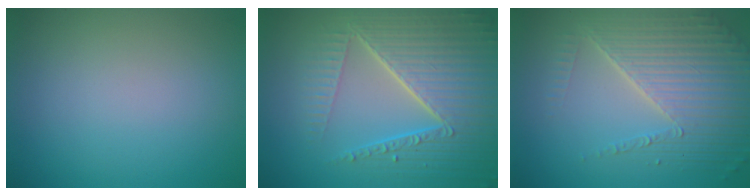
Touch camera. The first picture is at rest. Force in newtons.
{"total": 8.2, "press": 5.9, "slide": 5.6}
{"total": 6.3, "press": 4.8, "slide": 4.1}